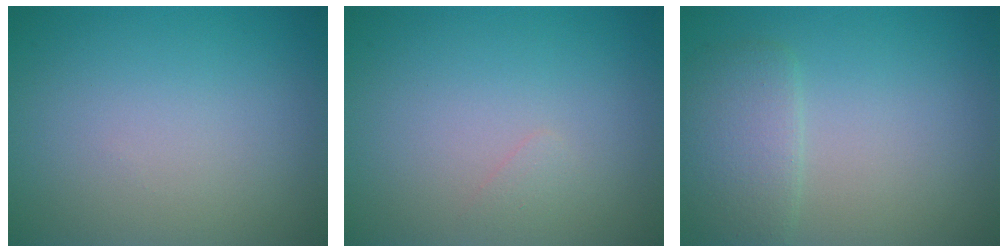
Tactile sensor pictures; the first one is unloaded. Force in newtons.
{"total": 0.6, "press": 0.6, "slide": 0.1}
{"total": 3.0, "press": 3.0, "slide": 0.1}